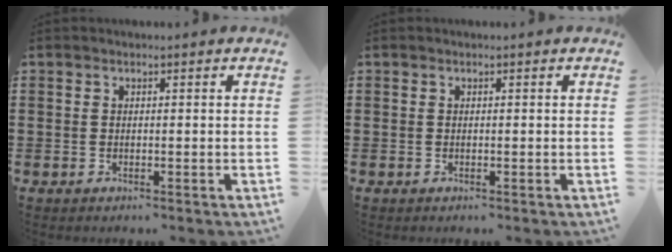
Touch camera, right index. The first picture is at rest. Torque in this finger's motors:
{"motor_torque": [0.01, 0.03, 0.00, 0.00]}